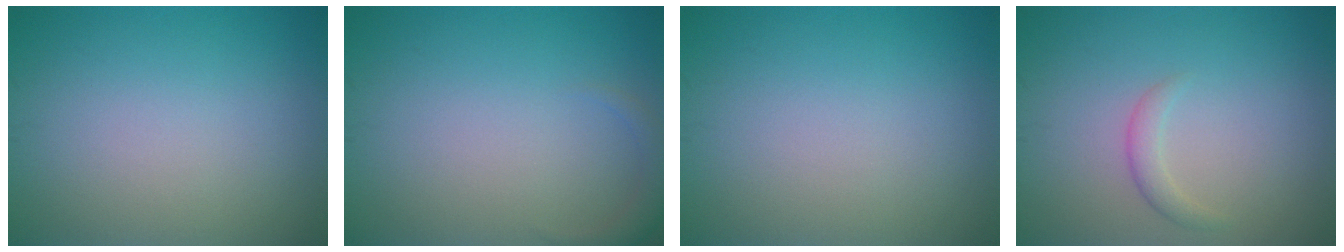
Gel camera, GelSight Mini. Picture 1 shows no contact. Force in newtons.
{"total": 1.4, "press": 1.4, "slide": 0.1}
{"total": 0.0}
{"total": 1.3, "press": 1.3, "slide": 0.1}